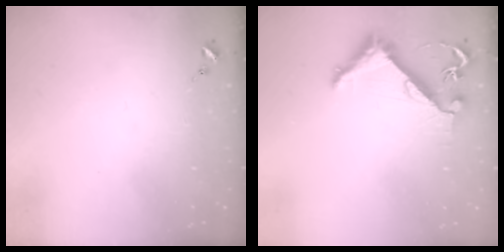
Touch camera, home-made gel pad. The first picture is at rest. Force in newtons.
{"total": 6.3, "press": 6.3, "slide": 0.6}